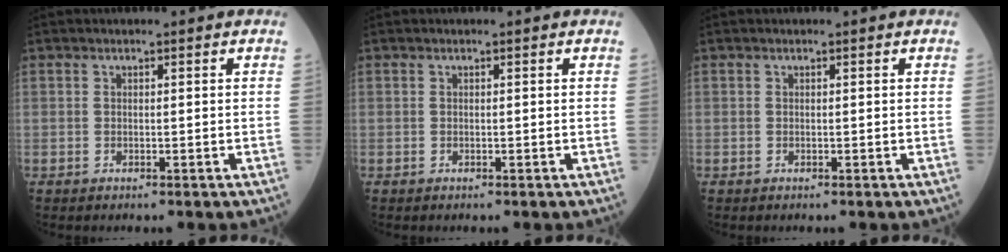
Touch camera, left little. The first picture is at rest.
{"total": 0.0}
{"total": 0.0}